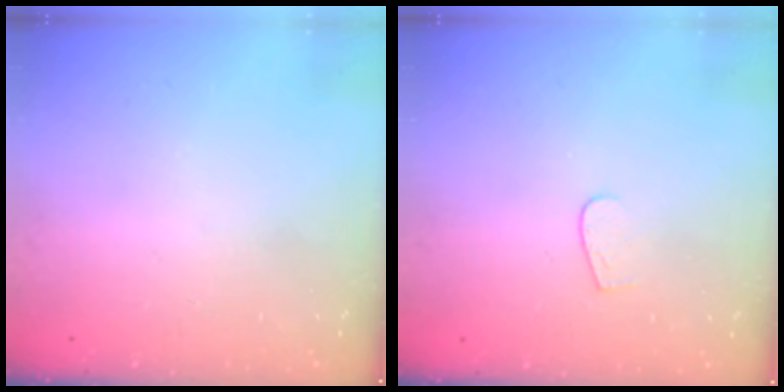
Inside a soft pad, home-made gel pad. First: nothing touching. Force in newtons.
{"total": 3.3, "press": 3.3, "slide": 0.2}